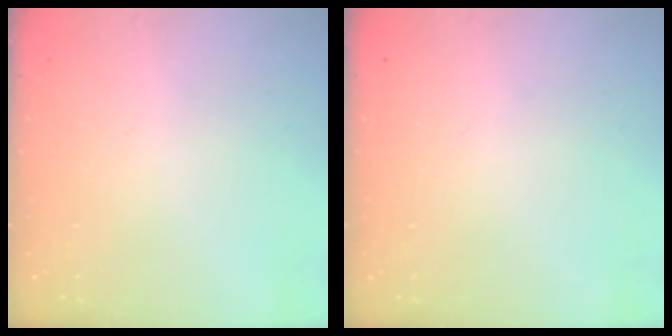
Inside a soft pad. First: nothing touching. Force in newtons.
{"total": 0.0}